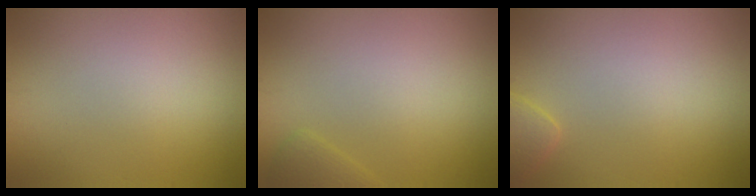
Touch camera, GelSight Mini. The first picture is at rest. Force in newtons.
{"total": 0.9, "press": 0.9, "slide": 0.1}
{"total": 1.3, "press": 1.3, "slide": 0.1}